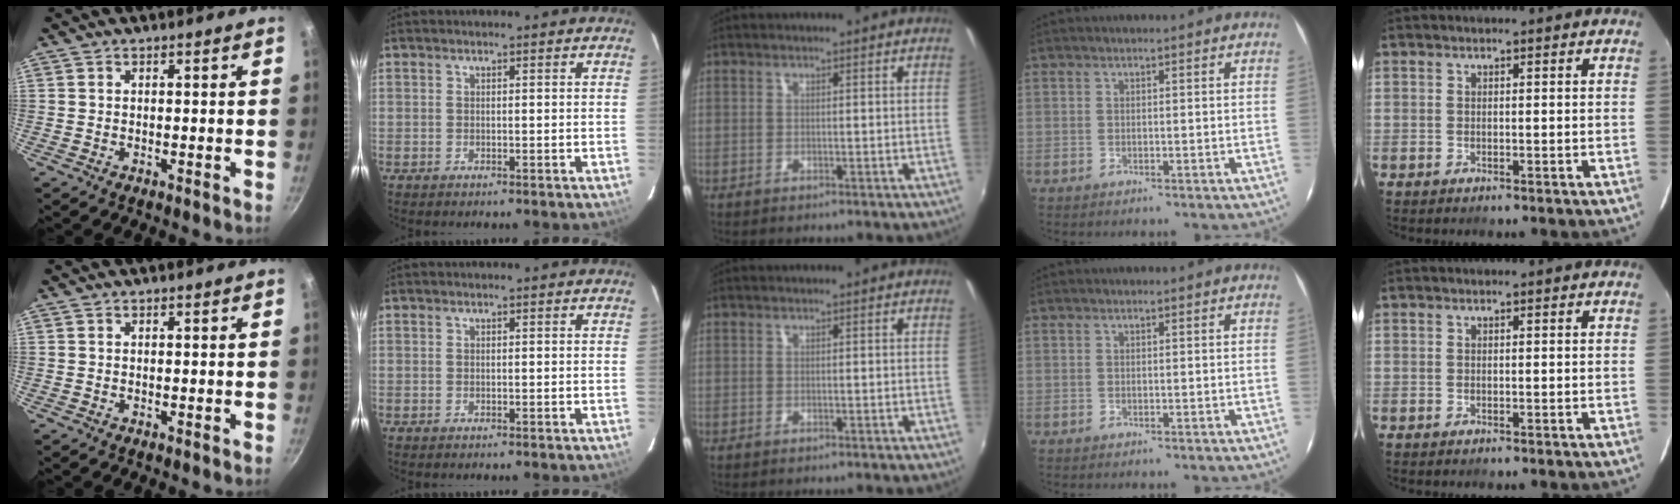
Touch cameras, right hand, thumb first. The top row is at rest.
{}